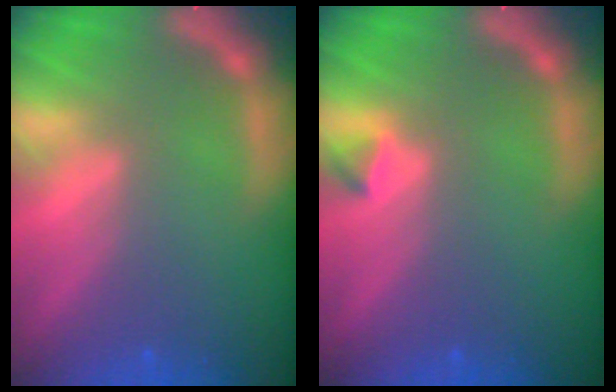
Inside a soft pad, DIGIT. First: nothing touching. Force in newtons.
{"total": 0.9}